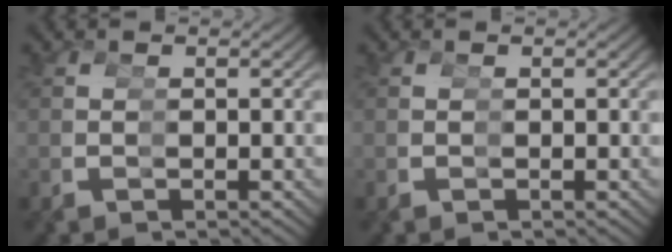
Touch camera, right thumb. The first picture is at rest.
{"total": 0.0}